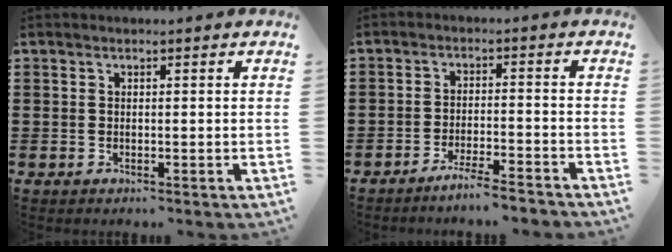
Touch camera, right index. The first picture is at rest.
{"total": 4.1, "force": [-3.7, -0.4, 1.6], "torque": [-0.026, -0.005, -0.071]}